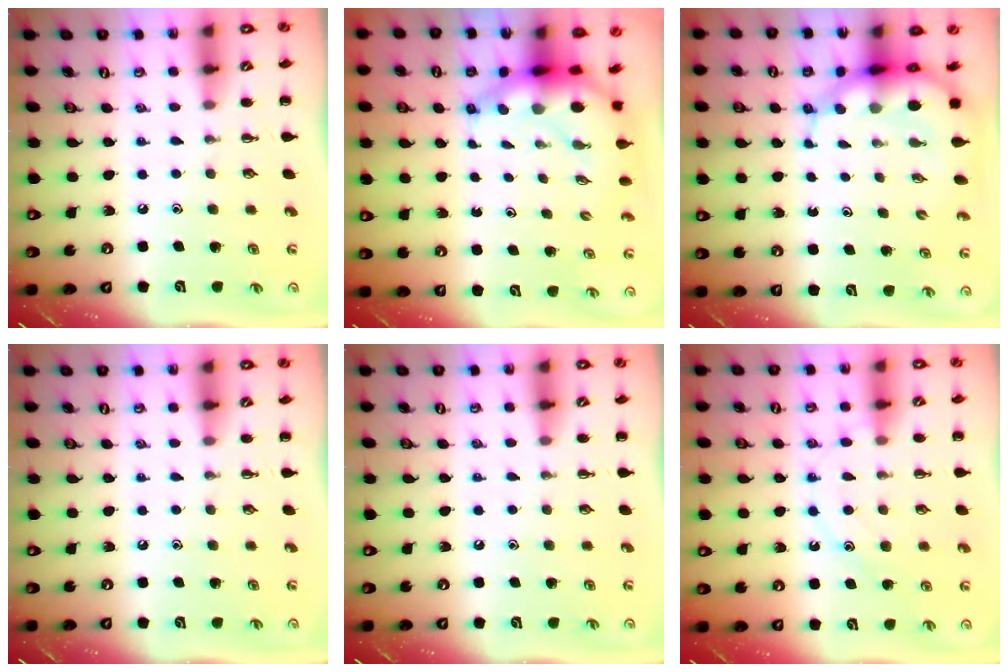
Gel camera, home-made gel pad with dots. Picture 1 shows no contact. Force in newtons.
{"total": 8.3, "press": 8.0, "slide": 2.1}
{"total": 8.1, "press": 7.7, "slide": 2.4}
{"total": 0.0}
{"total": 3.6, "press": 3.4, "slide": 1.3}
{"total": 11.2, "press": 11.2, "slide": 0.6}